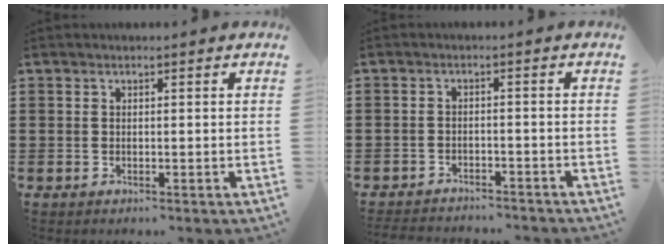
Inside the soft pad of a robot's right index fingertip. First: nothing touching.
{"total": 2.5, "force": [-2.5, 0.1, -0.1], "torque": [-0.003, 0.000, -0.054]}